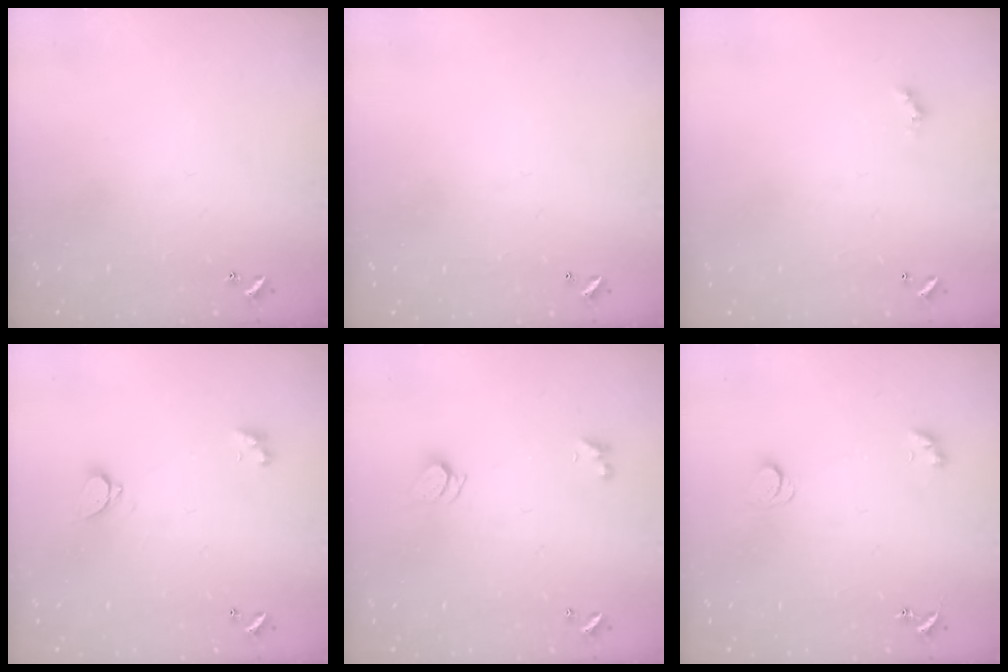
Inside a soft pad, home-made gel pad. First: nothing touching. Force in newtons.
{"total": 2.8, "press": 2.8, "slide": 0.1}
{"total": 0.0}
{"total": 2.3, "press": 2.2, "slide": 0.7}
{"total": 2.3, "press": 2.3, "slide": 0.2}
{"total": 3.1, "press": 2.9, "slide": 1.1}